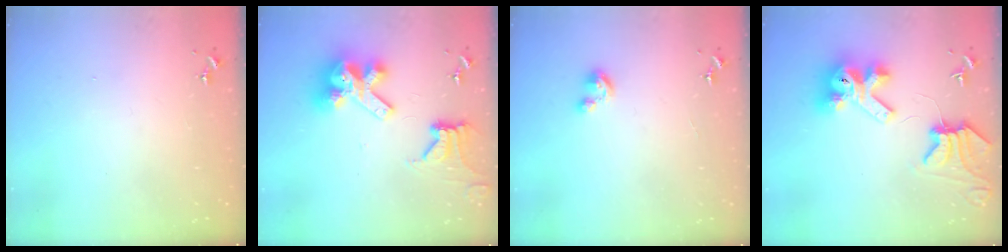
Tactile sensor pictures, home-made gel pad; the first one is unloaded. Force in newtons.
{"total": 15.8, "press": 15.7, "slide": 1.9}
{"total": 5.0, "press": 4.9, "slide": 0.5}
{"total": 12.2, "press": 12.1, "slide": 1.5}